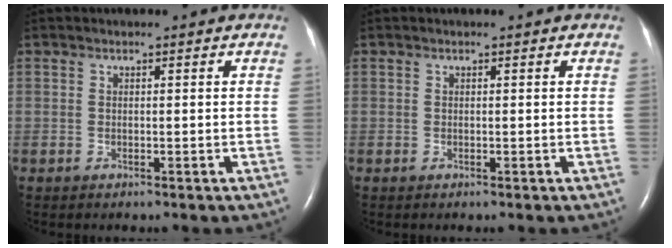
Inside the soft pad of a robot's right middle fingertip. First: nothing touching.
{"total": 0.0}